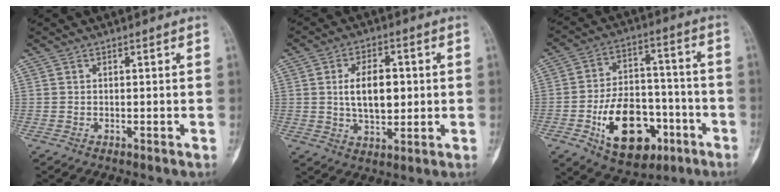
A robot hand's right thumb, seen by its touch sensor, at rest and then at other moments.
{"total": 9.8, "force": [1.0, 5.6, 7.9], "torque": [-0.117, -0.002, 0.022]}
{"total": 18.7, "force": [-7.3, 11.5, 12.8], "torque": [-0.169, 0.045, -0.104]}